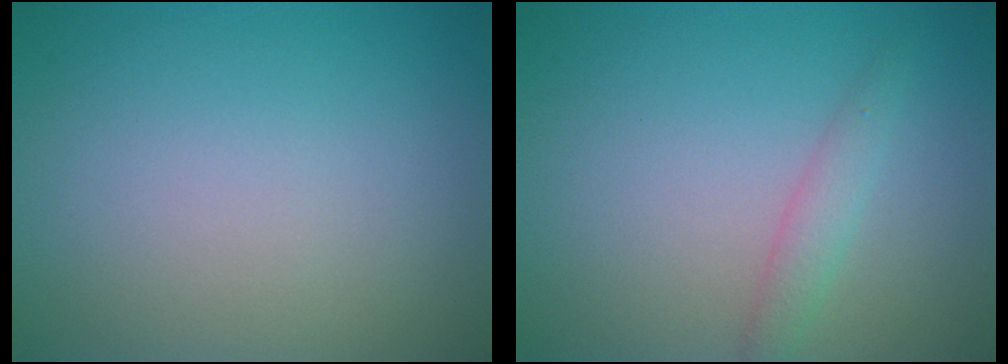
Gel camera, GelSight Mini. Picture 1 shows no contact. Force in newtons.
{"total": 1.6, "press": 1.6, "slide": 0.1}